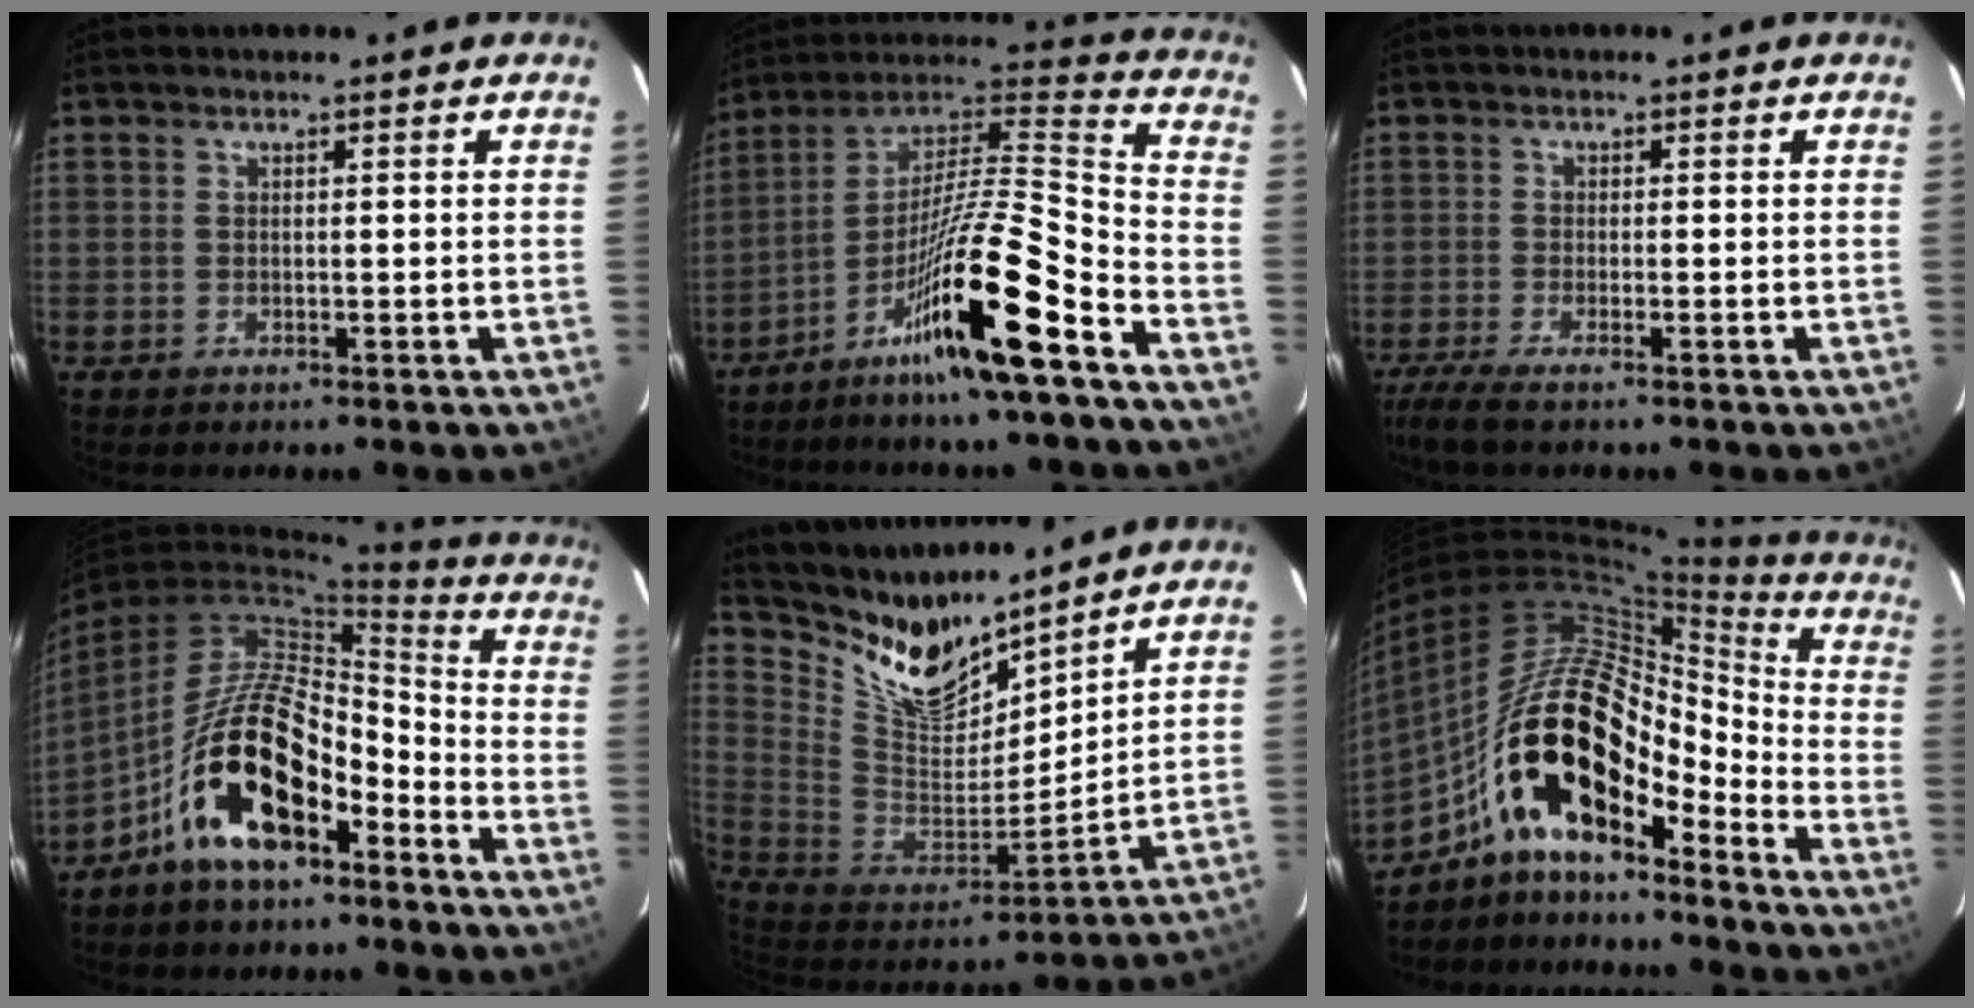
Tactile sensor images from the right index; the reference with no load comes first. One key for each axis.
{"total": 19.3, "fx": -12.6, "fy": 0.4, "fz": 14.6, "tx": -0.250, "ty": -0.014, "tz": -0.230}
{"total": 5.1, "fx": -3.9, "fy": 0.2, "fz": 3.2, "tx": -0.079, "ty": -0.019, "tz": -0.076}
{"total": 16.1, "fx": -9.4, "fy": 6.8, "fz": 11.1, "tx": -0.197, "ty": 0.020, "tz": -0.164}
{"total": 15.8, "fx": 13.3, "fy": 5.5, "fz": 6.5, "tx": -0.142, "ty": -0.024, "tz": 0.257}
{"total": 20.9, "fx": -11.2, "fy": 8.3, "fz": 15.6, "tx": -0.271, "ty": 0.000, "tz": -0.218}